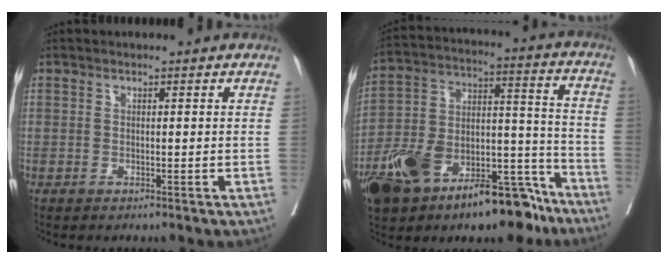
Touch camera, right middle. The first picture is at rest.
{"total": 23.1, "force": [-15.7, 8.8, 14.5], "torque": [-0.229, 0.027, -0.260]}